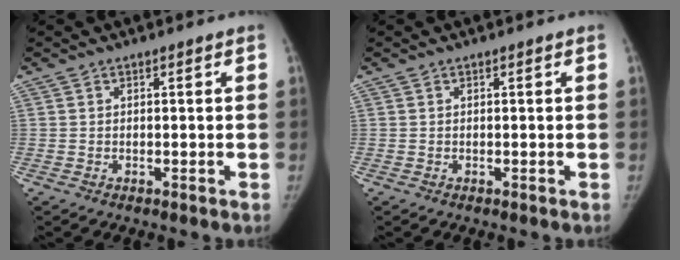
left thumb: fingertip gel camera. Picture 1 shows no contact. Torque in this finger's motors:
{"motor_torque": [0.10, 0.00, 0.17, -0.03, 0.02]}